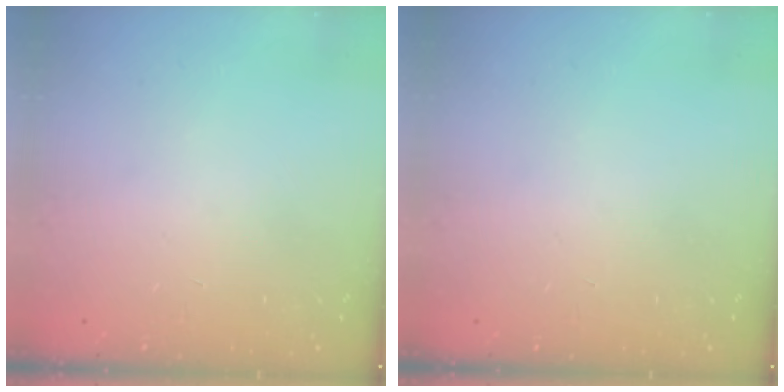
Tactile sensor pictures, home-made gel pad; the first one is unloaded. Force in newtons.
{"total": 0.0}